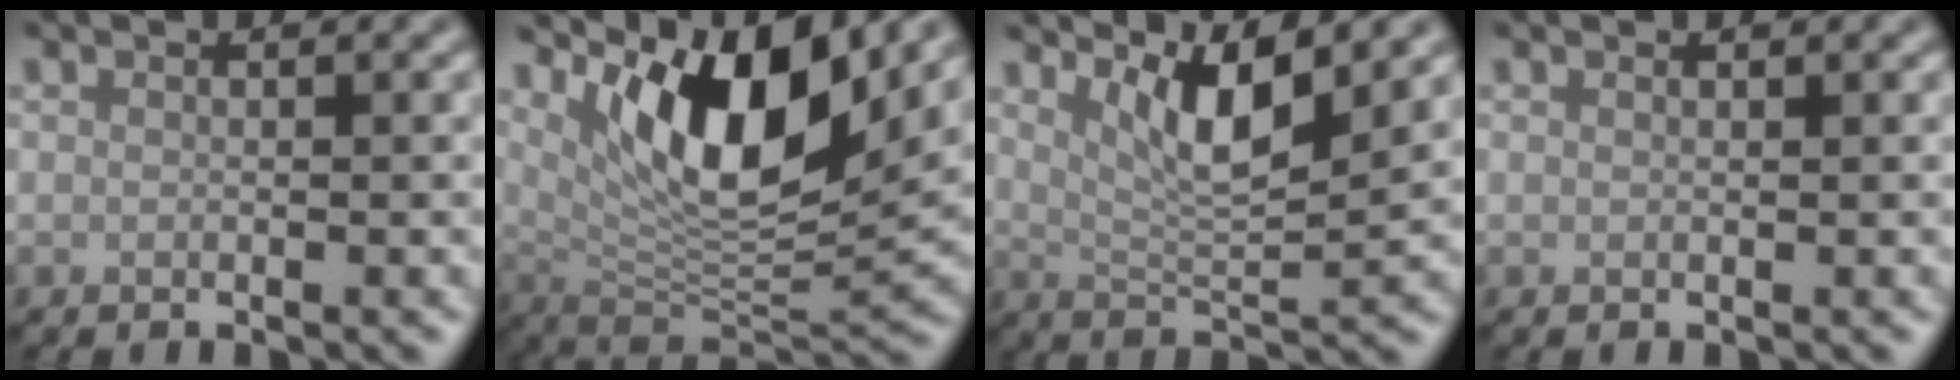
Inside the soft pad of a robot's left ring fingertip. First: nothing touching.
{"total": 10.4, "force": [4.6, 3.7, 8.6], "torque": [-0.134, -0.018, 0.091]}
{"total": 5.3, "force": [2.9, 1.3, 4.2], "torque": [-0.074, -0.011, 0.055]}
{"total": 0.0}